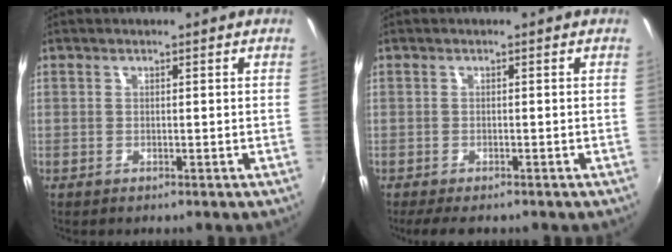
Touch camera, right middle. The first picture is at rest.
{"total": 4.1, "force": [-3.2, 1.2, 2.3], "torque": [-0.049, -0.023, -0.053]}